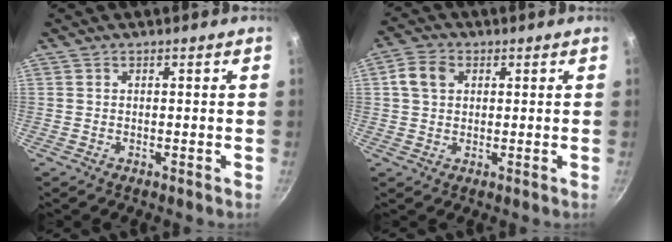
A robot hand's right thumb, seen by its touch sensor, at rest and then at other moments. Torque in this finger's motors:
{"motor_torque": [-0.45, 0.61, 0.21, -0.32, 0.04]}